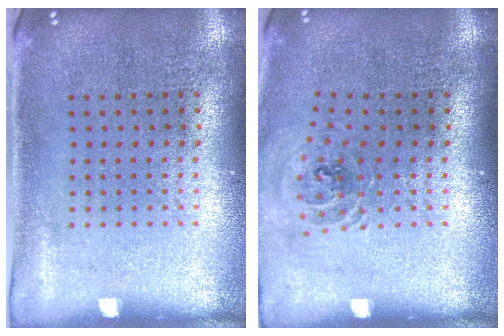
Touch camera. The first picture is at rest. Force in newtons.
{"total": 0.9, "press": 0.9, "slide": 0.1}